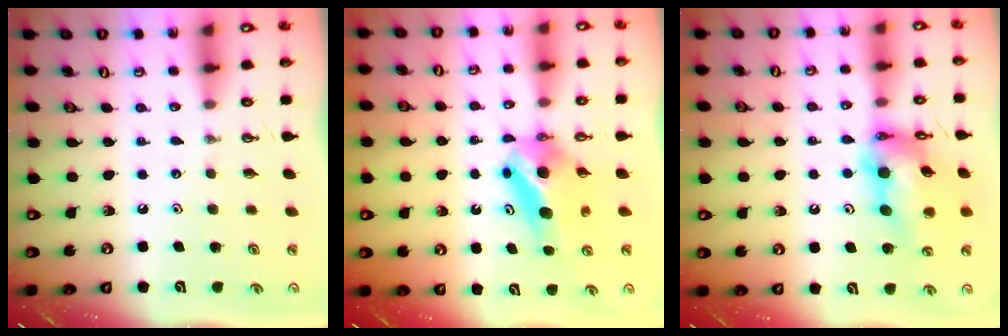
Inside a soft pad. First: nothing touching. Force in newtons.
{"total": 6.5, "press": 6.2, "slide": 1.9}
{"total": 17.7, "press": 17.6, "slide": 1.8}